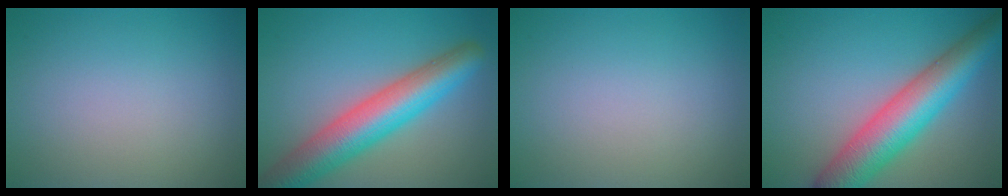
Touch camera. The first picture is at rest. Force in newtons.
{"total": 8.3, "press": 8.3, "slide": 0.4}
{"total": 0.0}
{"total": 8.7, "press": 8.7, "slide": 0.2}